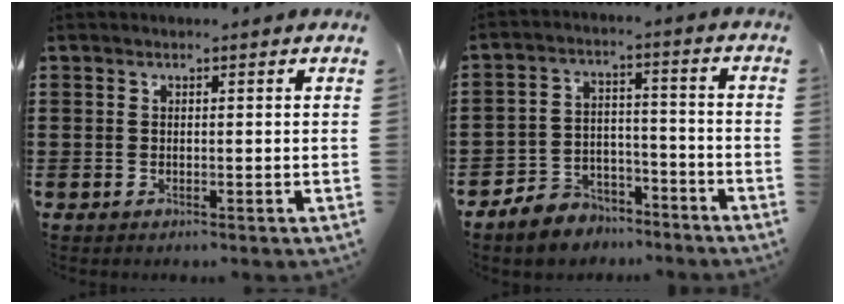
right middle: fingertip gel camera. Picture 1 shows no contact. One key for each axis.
{"total": 5.6, "fx": -5.2, "fy": 2.0, "fz": 0.0, "tx": -0.010, "ty": 0.015, "tz": -0.104}